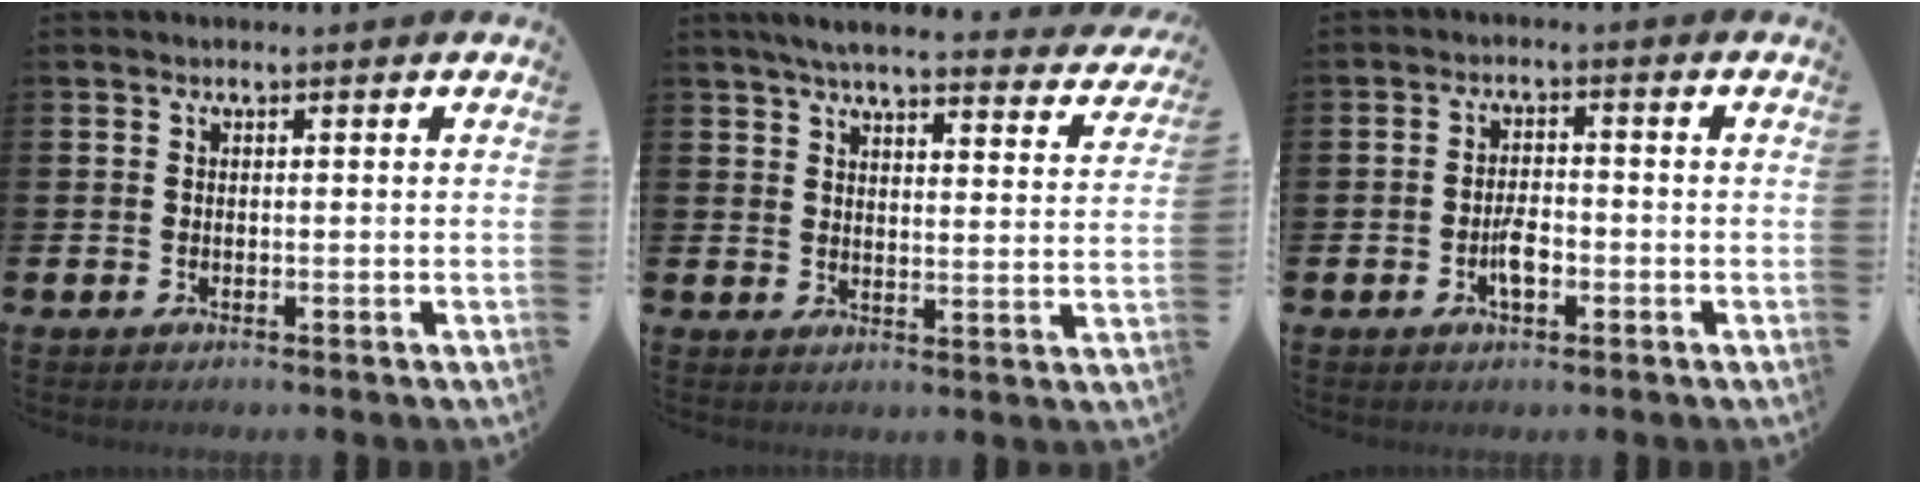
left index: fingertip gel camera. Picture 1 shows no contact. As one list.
[{"total": 4.9, "force": [4.6, 0.5, 1.8], "torque": [-0.052, -0.029, 0.078]}, {"total": 3.2, "force": [-1.1, 1.5, 2.6], "torque": [-0.047, 0.004, -0.020]}]